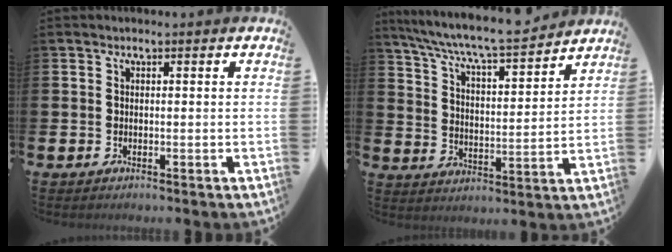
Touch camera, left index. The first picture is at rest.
{"total": 8.0, "force": [7.6, 0.4, 2.5], "torque": [-0.081, -0.055, 0.130]}